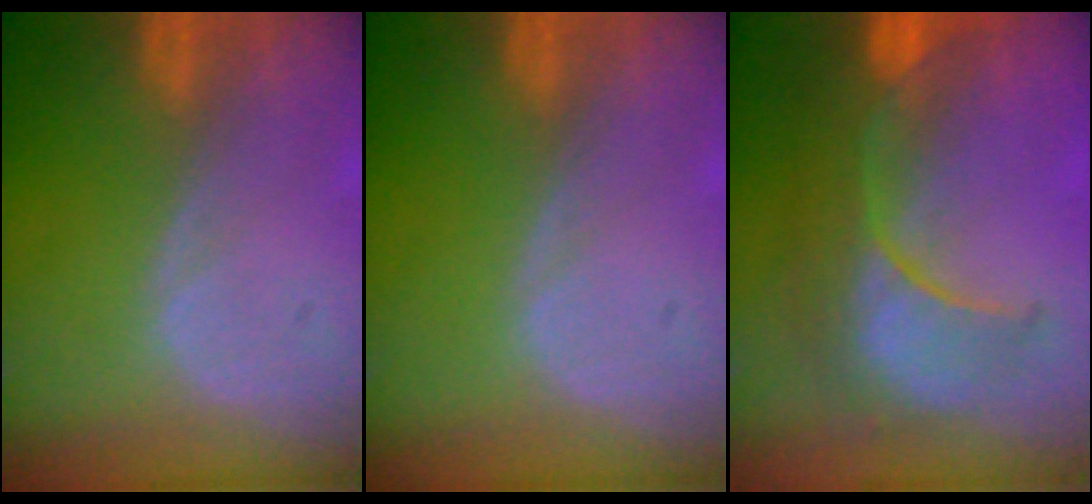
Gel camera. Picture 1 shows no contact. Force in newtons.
{"total": 0.0}
{"total": 10.0, "press": 9.2, "slide": 4.1}